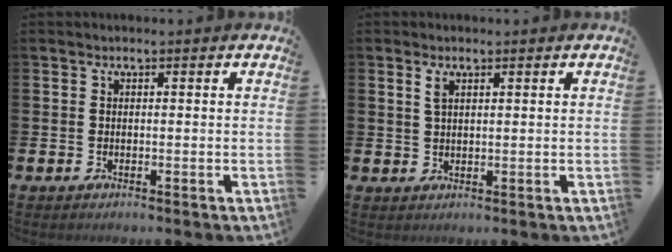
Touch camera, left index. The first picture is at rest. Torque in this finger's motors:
{"motor_torque": [0.29, -0.25, 0.19, 0.07]}